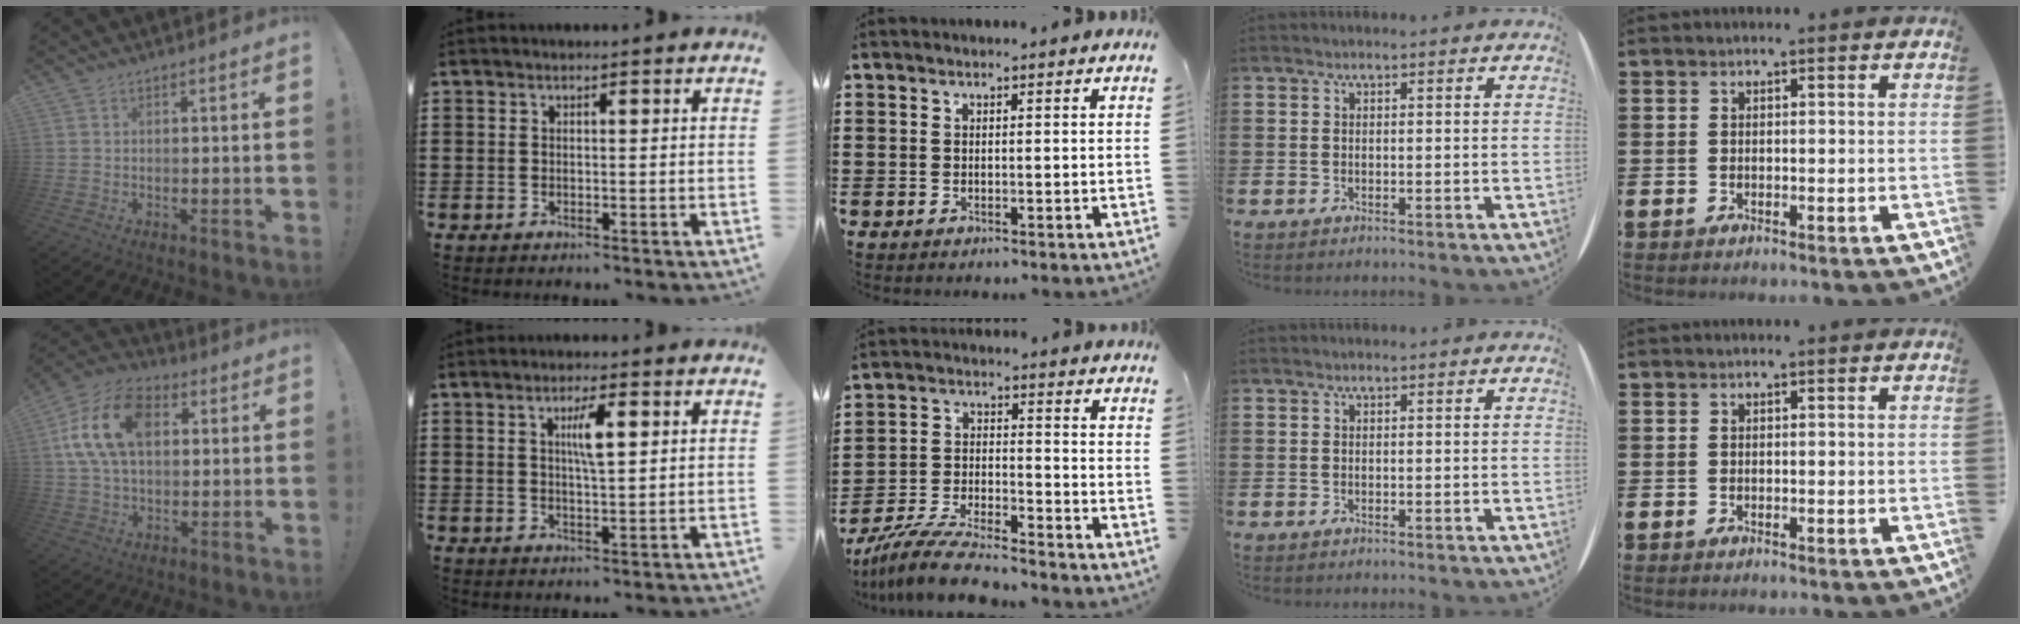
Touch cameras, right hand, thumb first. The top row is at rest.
{"thumb": {"total": 17.8, "force": [4.2, 11.6, 12.9], "torque": [-0.250, 0.004, 0.075]}, "index": {"total": 4.4, "force": [1.2, 1.0, 4.1], "torque": [-0.076, 0.006, 0.015]}, "middle": {"total": 8.6, "force": [-7.9, 0.9, 3.2], "torque": [-0.070, 0.010, -0.157]}}